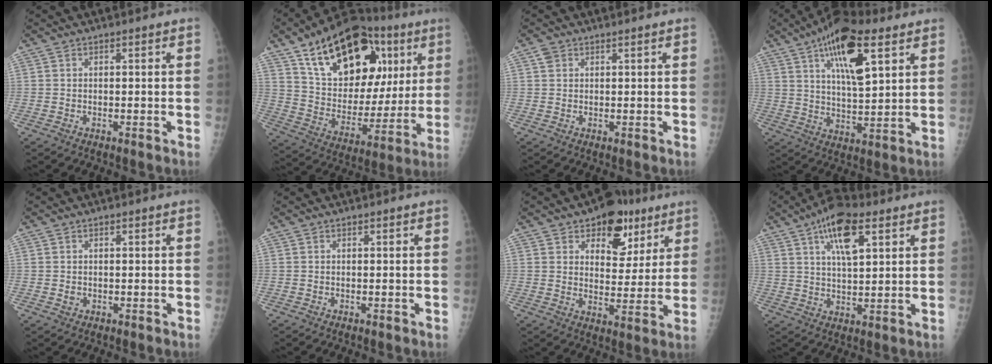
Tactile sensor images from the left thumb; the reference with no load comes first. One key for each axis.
{"total": 28.0, "fx": 12.3, "fy": 15.3, "fz": 19.9, "tx": -0.270, "ty": -0.004, "tz": 0.203}
{"total": 1.4, "fx": 0.7, "fy": 1.1, "fz": 0.5, "tx": 0.003, "ty": 0.002, "tz": 0.011}
{"total": 15.5, "fx": 7.5, "fy": 5.9, "fz": 12.2, "tx": -0.177, "ty": -0.019, "tz": 0.124}
{"total": 1.4, "fx": -0.1, "fy": 1.3, "fz": 0.6, "tx": -0.005, "ty": 0.001, "tz": 0.001}
{"total": 0.0}
{"total": 12.3, "fx": 6.7, "fy": 7.8, "fz": 6.7, "tx": -0.043, "ty": -0.027, "tz": 0.096}
{"total": 11.6, "fx": 5.5, "fy": 4.8, "fz": 9.0, "tx": -0.135, "ty": -0.011, "tz": 0.092}